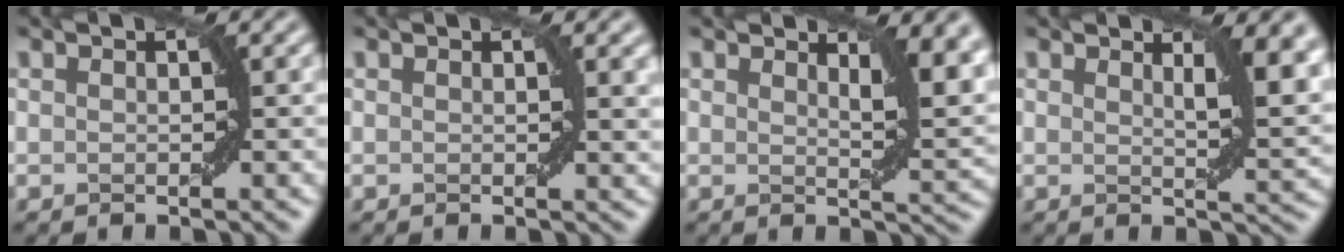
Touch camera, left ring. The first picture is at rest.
{"total": 1.3, "force": [0.5, 0.1, 1.2], "torque": [-0.013, -0.001, 0.008]}
{"total": 5.0, "force": [2.7, 1.5, 3.9], "torque": [-0.042, -0.002, 0.042]}
{"total": 5.3, "force": [2.3, 1.5, 4.5], "torque": [-0.048, -0.001, 0.036]}